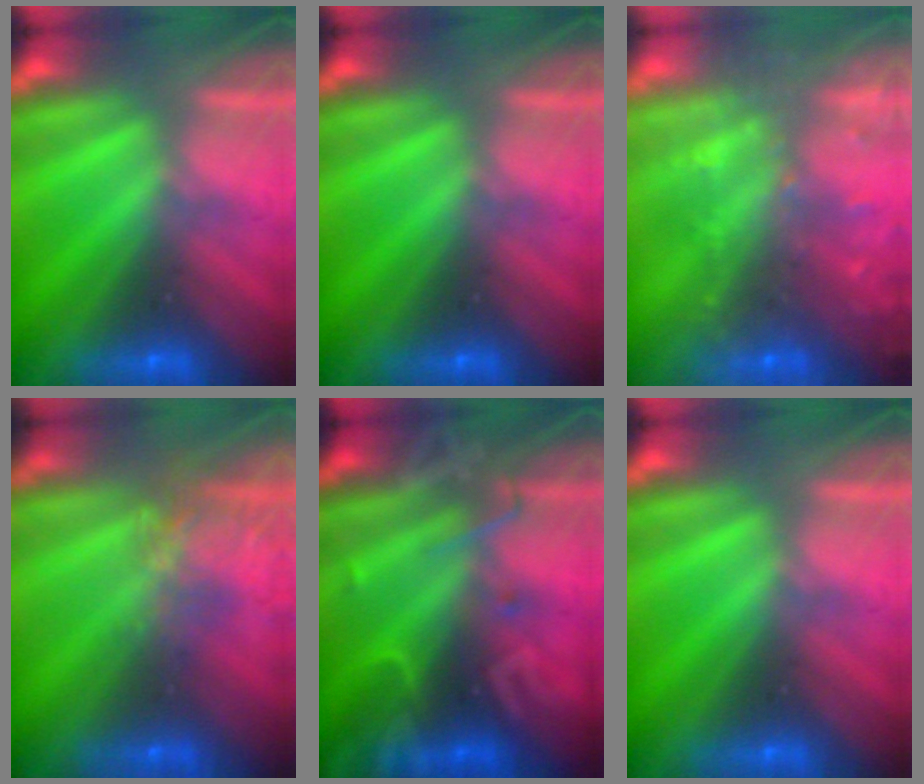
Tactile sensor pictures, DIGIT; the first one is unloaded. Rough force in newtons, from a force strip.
{"total": 0.0}
{"total": 8.3}
{"total": 7.4}
{"total": 2.7}
{"total": 0.0}